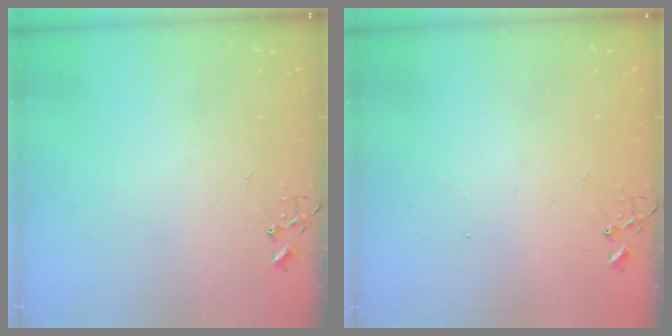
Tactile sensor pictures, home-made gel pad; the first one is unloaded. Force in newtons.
{"total": 1.4, "press": 1.4, "slide": 0.3}